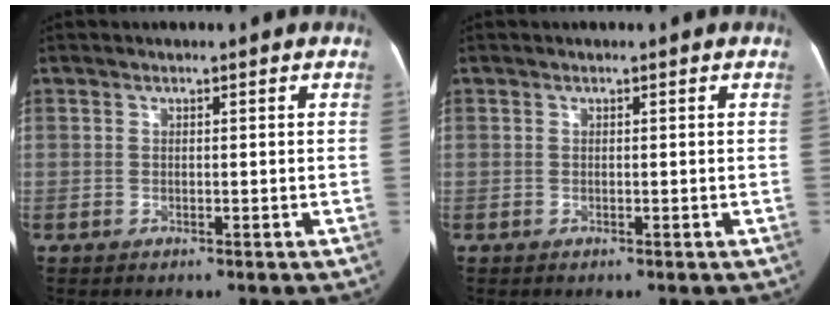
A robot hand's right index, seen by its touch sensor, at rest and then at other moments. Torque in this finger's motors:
{"motor_torque": [-0.04, 0.01, 0.00, -0.01]}